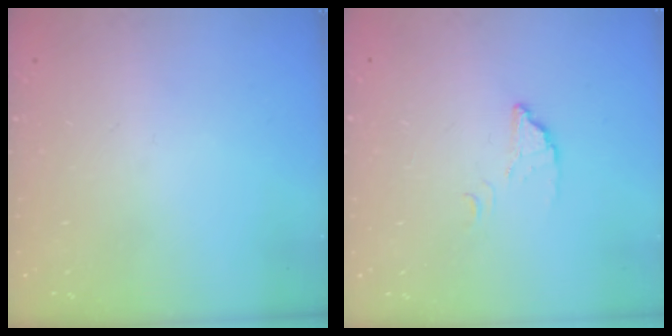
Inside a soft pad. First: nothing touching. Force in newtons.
{"total": 3.0, "press": 3.0, "slide": 0.2}